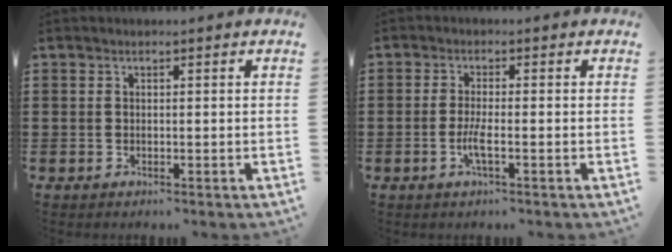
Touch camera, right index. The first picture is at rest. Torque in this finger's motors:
{"motor_torque": [2.14, 0.00, 0.05, 0.01]}